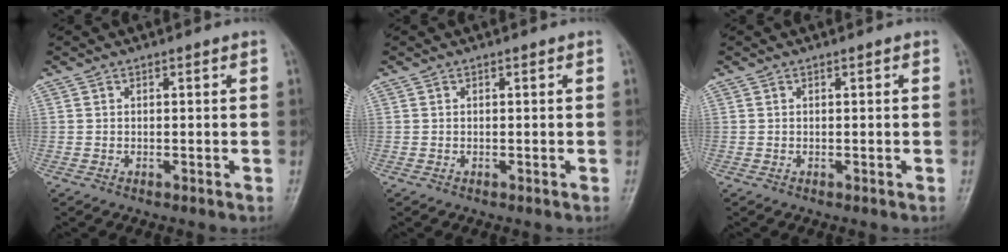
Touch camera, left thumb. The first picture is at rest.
{"total": 0.0}
{"total": 0.0}